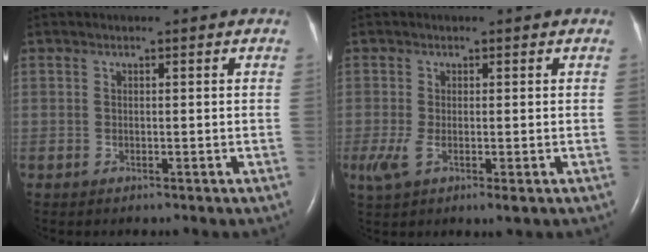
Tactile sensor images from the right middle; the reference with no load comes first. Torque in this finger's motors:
{"motor_torque": [0.59, -0.23, 0.09, 0.06]}